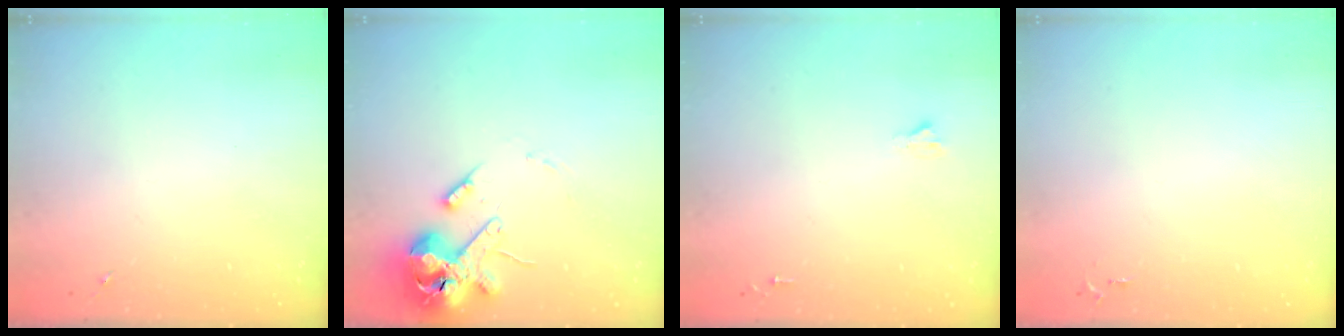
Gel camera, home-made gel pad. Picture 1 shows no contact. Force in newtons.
{"total": 13.8, "press": 13.6, "slide": 2.4}
{"total": 1.6, "press": 1.6, "slide": 0.2}
{"total": 2.8, "press": 2.8, "slide": 0.4}